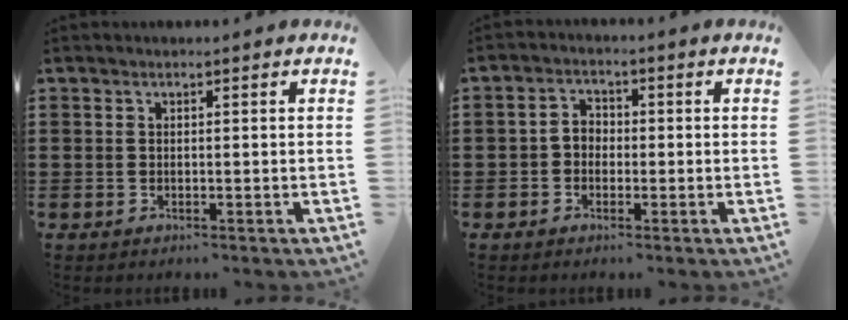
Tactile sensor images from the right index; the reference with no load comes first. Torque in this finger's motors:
{"motor_torque": [0.47, -0.38, 0.28, 0.07]}